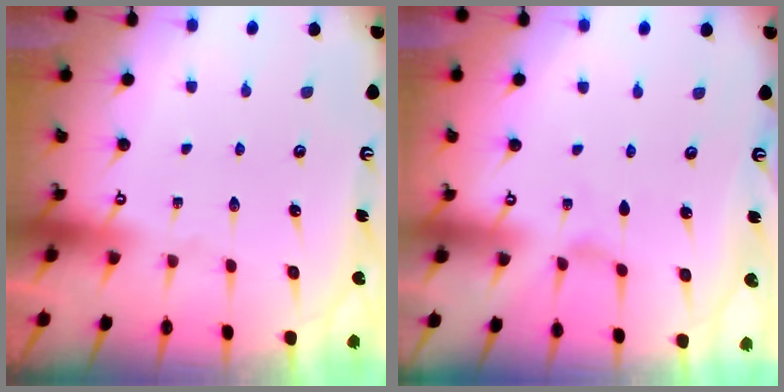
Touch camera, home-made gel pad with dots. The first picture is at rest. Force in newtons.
{"total": 0.0}